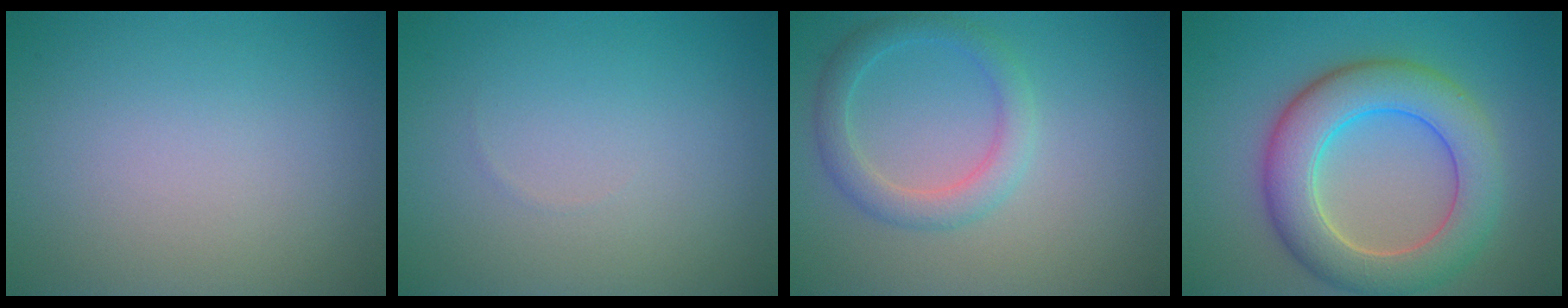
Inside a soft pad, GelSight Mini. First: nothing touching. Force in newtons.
{"total": 0.0}
{"total": 2.8, "press": 2.8, "slide": 0.0}
{"total": 7.9, "press": 7.9, "slide": 0.3}